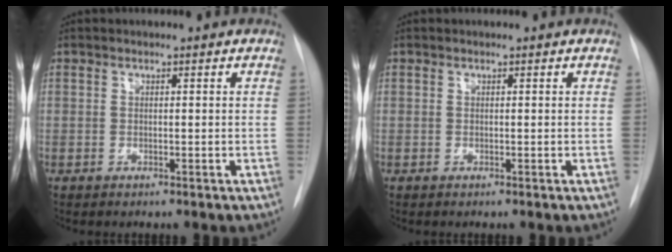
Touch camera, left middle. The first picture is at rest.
{"total": 0.0}